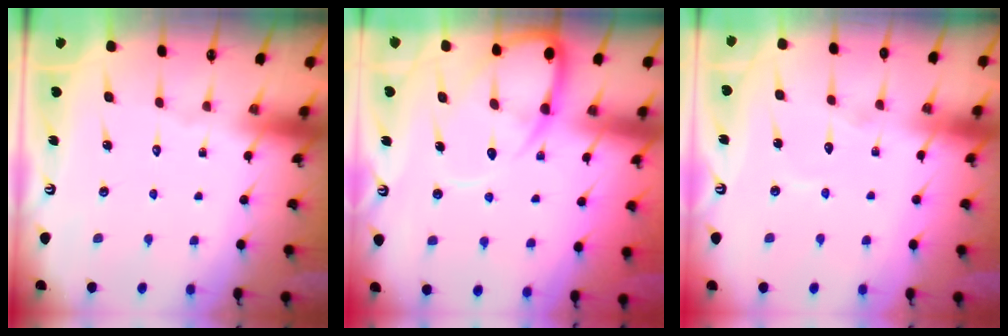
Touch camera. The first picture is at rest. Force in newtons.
{"total": 10.7, "press": 10.7, "slide": 1.0}
{"total": 4.3, "press": 4.3, "slide": 0.4}